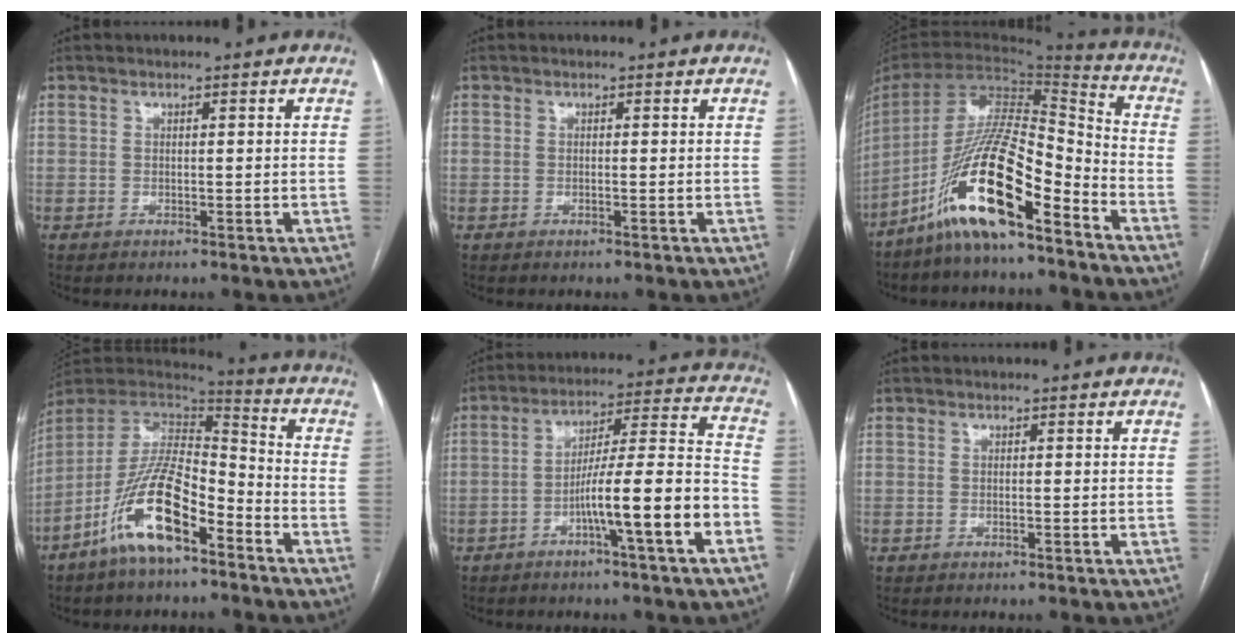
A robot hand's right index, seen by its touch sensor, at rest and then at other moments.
{"total": 0.0}
{"total": 17.6, "force": [-10.9, 3.0, 13.4], "torque": [-0.274, -0.002, -0.200]}
{"total": 14.9, "force": [-8.3, 4.4, 11.6], "torque": [-0.224, 0.002, -0.152]}
{"total": 13.4, "force": [-5.6, -0.4, 12.1], "torque": [-0.190, 0.016, -0.088]}
{"total": 0.0}